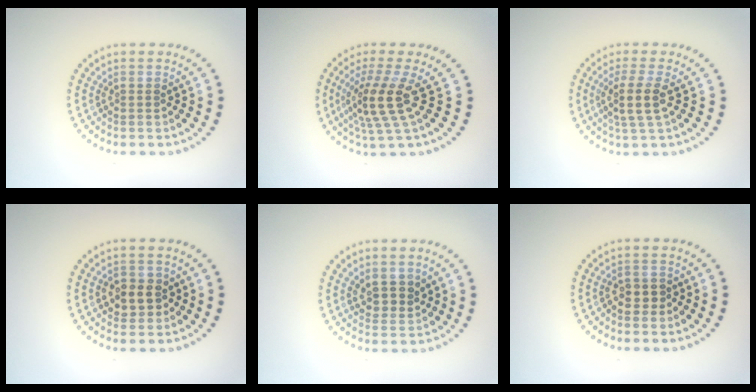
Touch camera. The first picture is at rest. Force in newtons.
{"total": 4.3, "press": 3.1, "slide": 3.0}
{"total": 2.9, "press": 2.4, "slide": 1.6}
{"total": 2.5, "press": 2.4, "slide": 0.6}
{"total": 2.5, "press": 2.3, "slide": 0.9}
{"total": 1.3, "press": 1.2, "slide": 0.5}